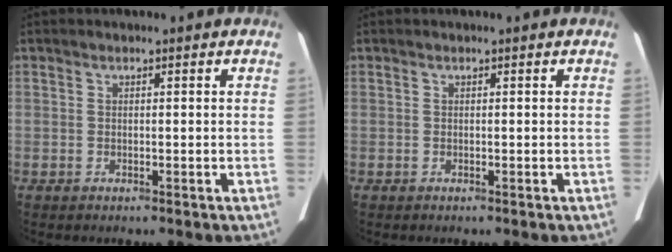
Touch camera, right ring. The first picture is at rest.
{"total": 0.0}